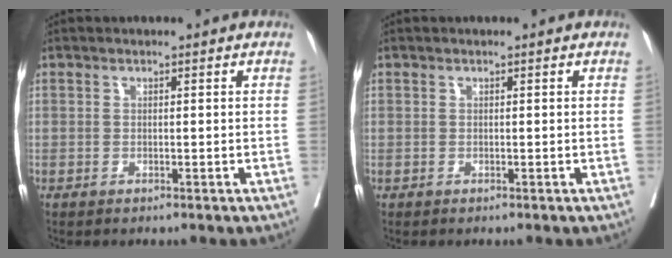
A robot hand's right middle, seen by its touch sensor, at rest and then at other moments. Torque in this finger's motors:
{"motor_torque": [-0.03, 0.12, 0.00, 0.00]}